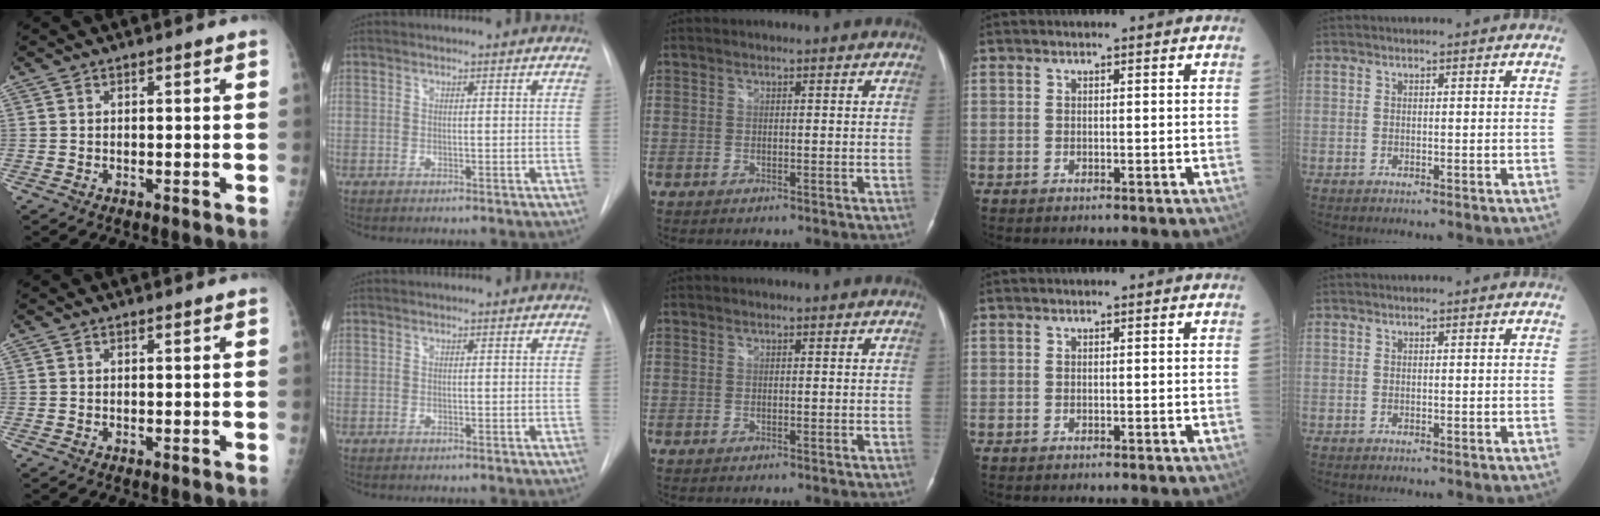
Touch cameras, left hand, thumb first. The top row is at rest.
{}